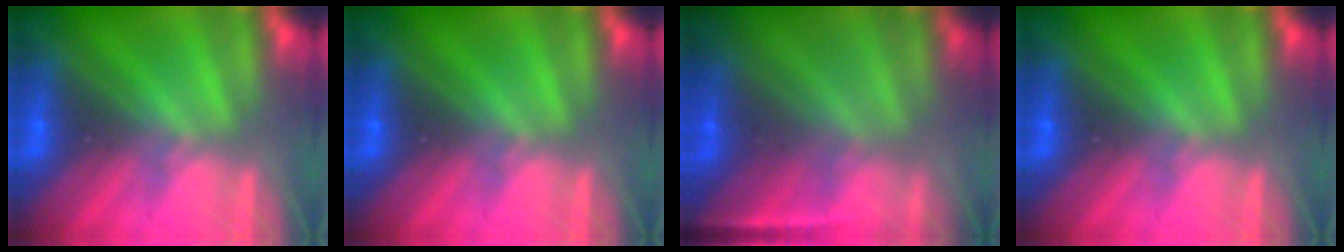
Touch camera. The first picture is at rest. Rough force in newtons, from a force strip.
{"total": 0.0}
{"total": 1.7}
{"total": 0.0}